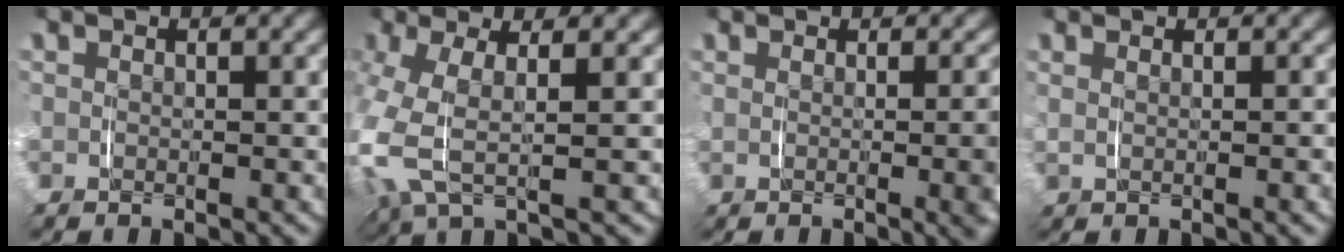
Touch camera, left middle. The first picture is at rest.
{"total": 8.0, "force": [0.2, 5.4, 5.9], "torque": [-0.153, -0.005, 0.002]}
{"total": 3.7, "force": [0.3, 0.6, 3.6], "torque": [-0.031, 0.006, 0.002]}
{"total": 1.3, "force": [0.4, 0.0, 1.2], "torque": [-0.024, 0.004, 0.009]}